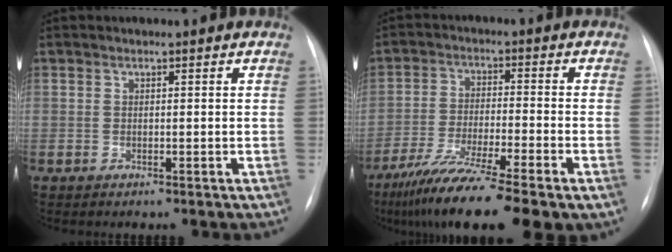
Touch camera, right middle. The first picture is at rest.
{"total": 14.5, "force": [-9.9, 0.9, 10.6], "torque": [-0.185, -0.038, -0.166]}